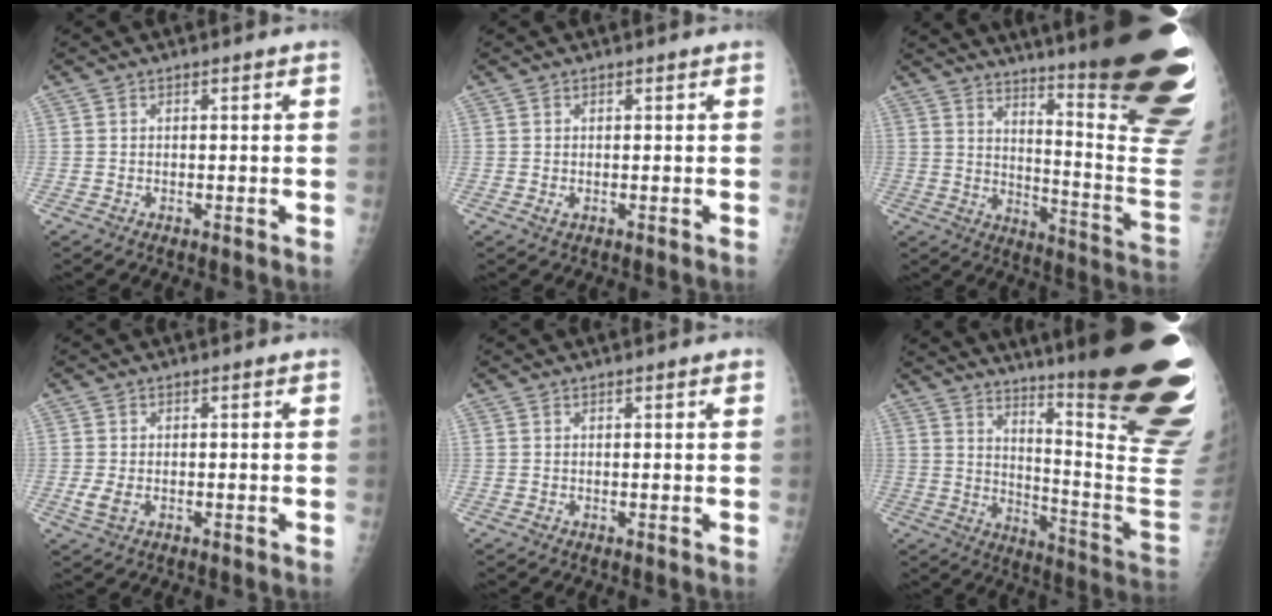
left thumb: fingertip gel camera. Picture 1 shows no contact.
{"total": 1.0, "force": [0.1, 0.6, 0.8], "torque": [-0.011, -0.001, 0.004]}
{"total": 32.7, "force": [20.6, 4.8, 24.9], "torque": [-0.223, -0.125, 0.277]}
{"total": 2.5, "force": [-0.2, 1.5, 2.0], "torque": [-0.049, -0.008, -0.002]}
{"total": 1.3, "force": [0.8, 0.2, 1.0], "torque": [-0.013, -0.002, 0.009]}
{"total": 33.9, "force": [20.1, 5.0, 26.9], "torque": [-0.249, -0.109, 0.282]}